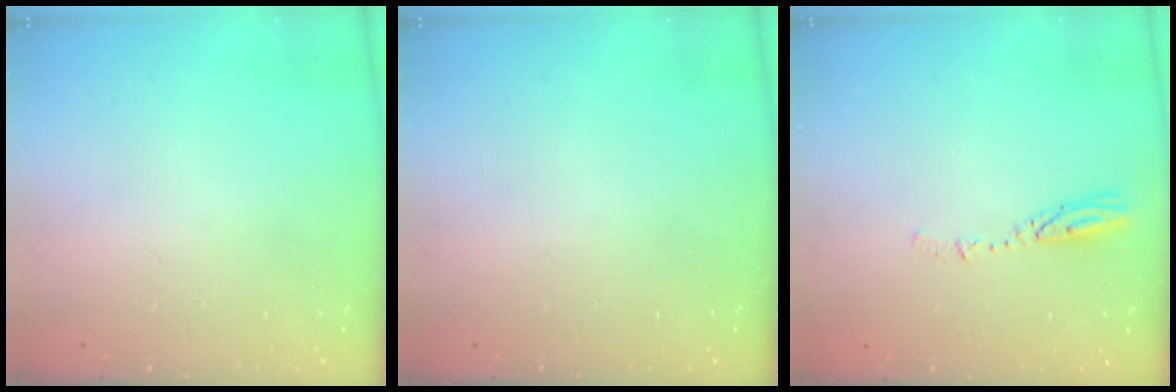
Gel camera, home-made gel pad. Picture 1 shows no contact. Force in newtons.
{"total": 0.0}
{"total": 3.4, "press": 3.4, "slide": 0.2}